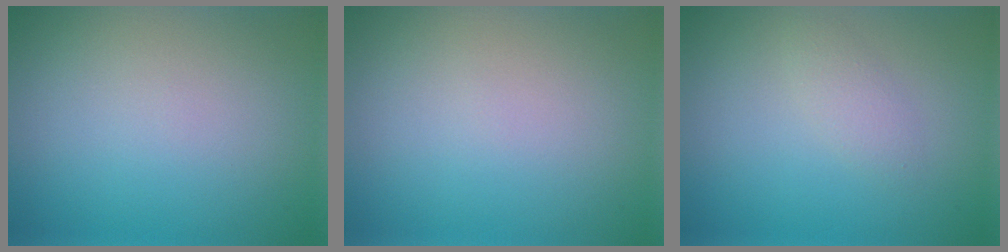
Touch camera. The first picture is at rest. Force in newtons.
{"total": 0.0}
{"total": 1.3, "press": 1.3, "slide": 0.0}